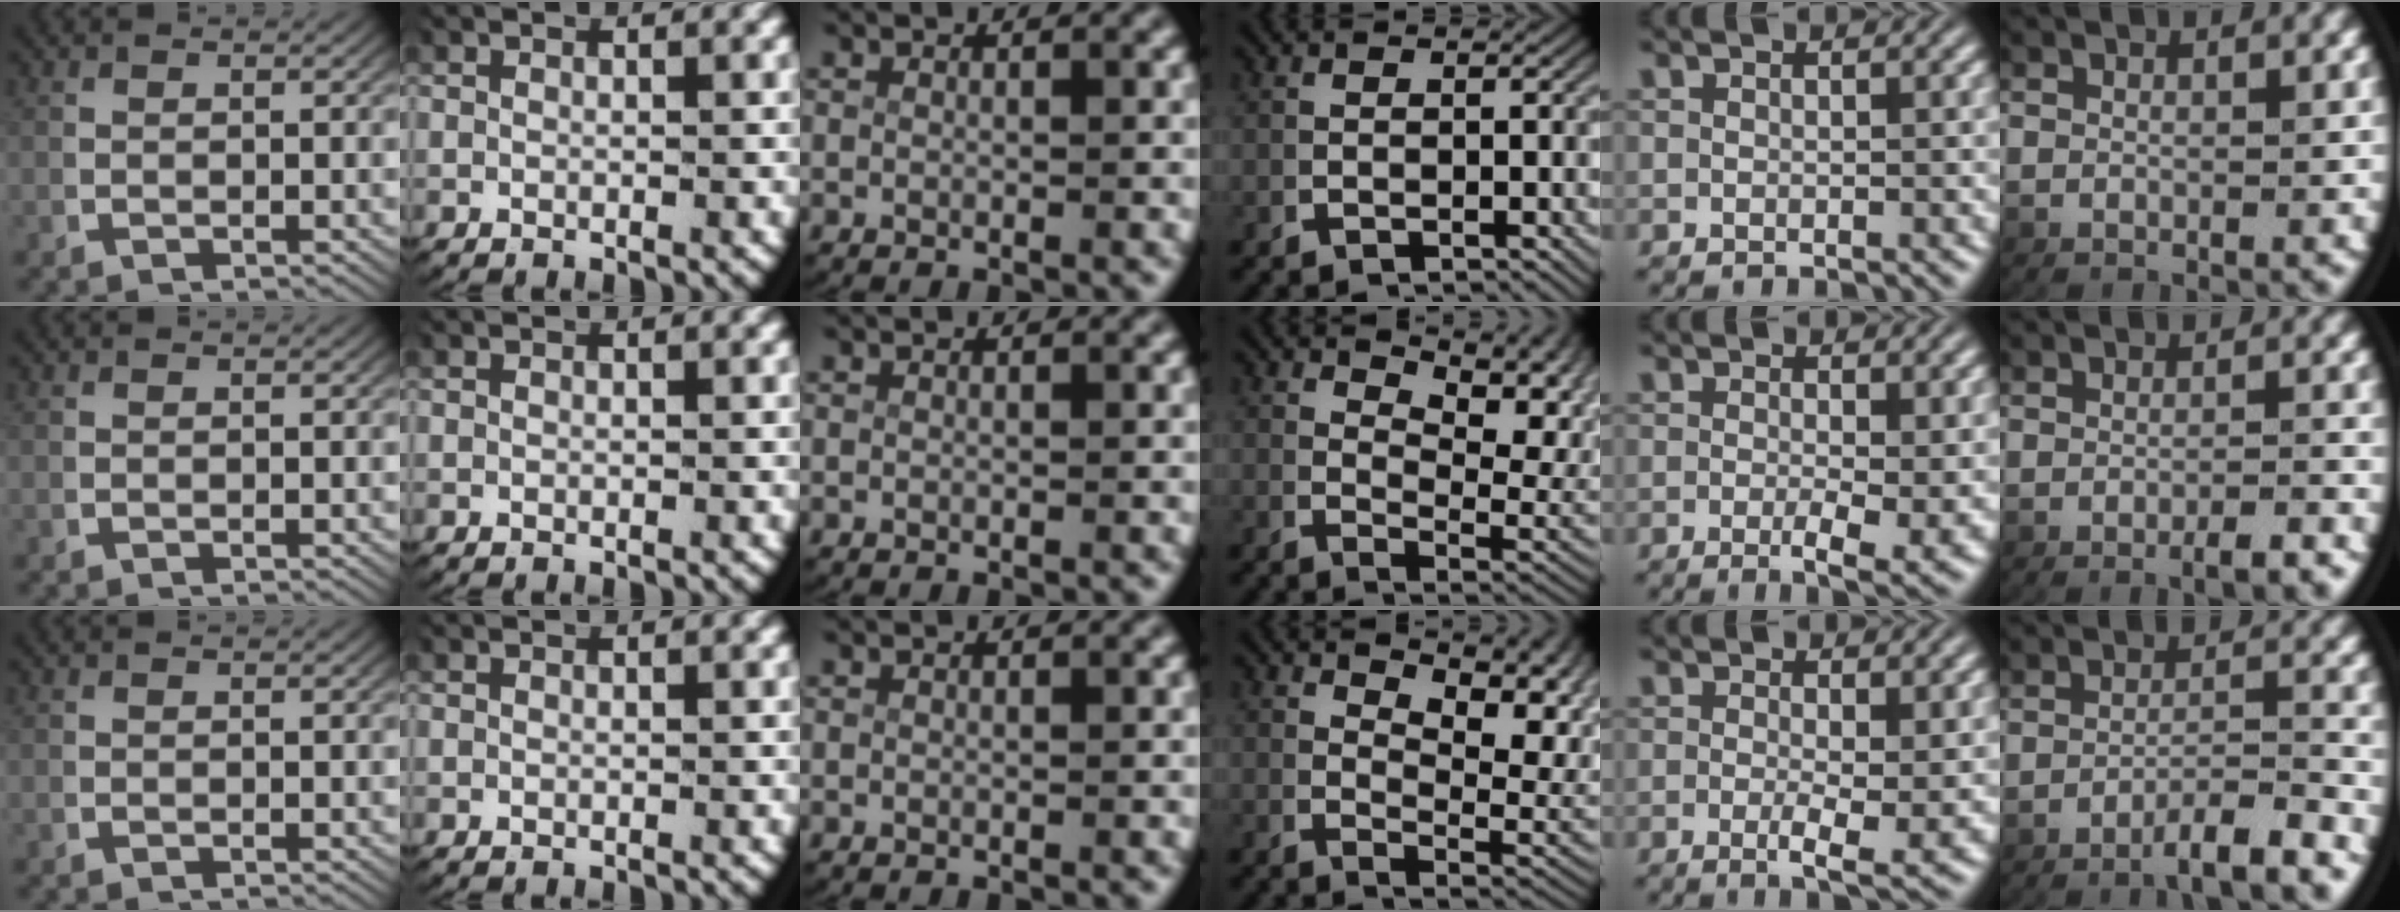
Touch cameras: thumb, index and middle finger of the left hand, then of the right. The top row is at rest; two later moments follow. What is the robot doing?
{"motion": "lift_and_place", "object": "map"}